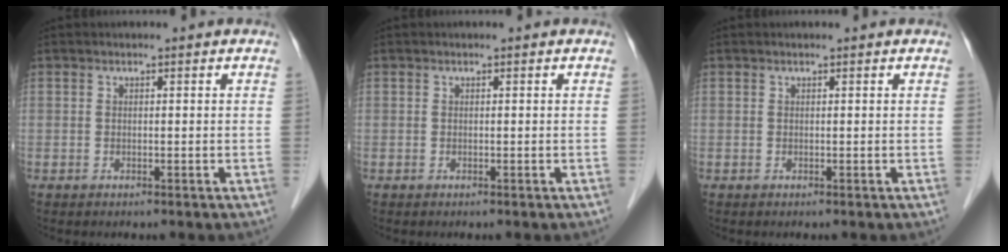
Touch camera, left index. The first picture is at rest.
{"total": 0.0}
{"total": 0.0}